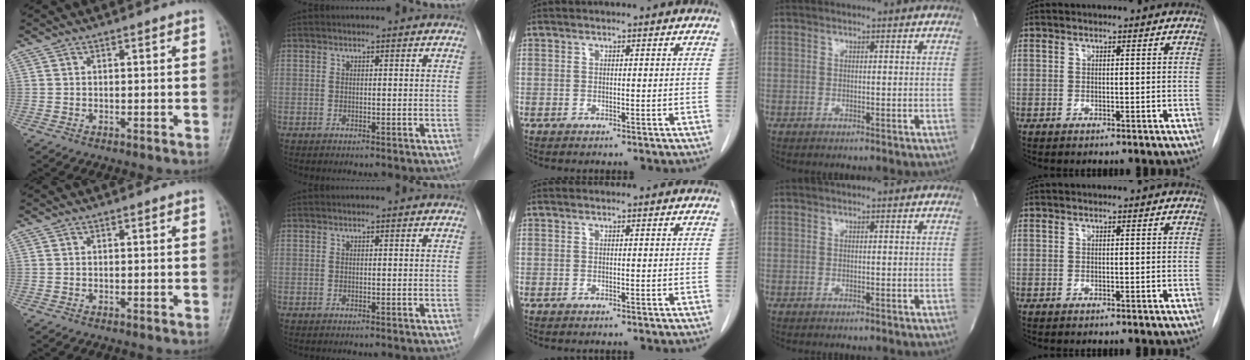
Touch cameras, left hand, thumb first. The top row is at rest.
{}